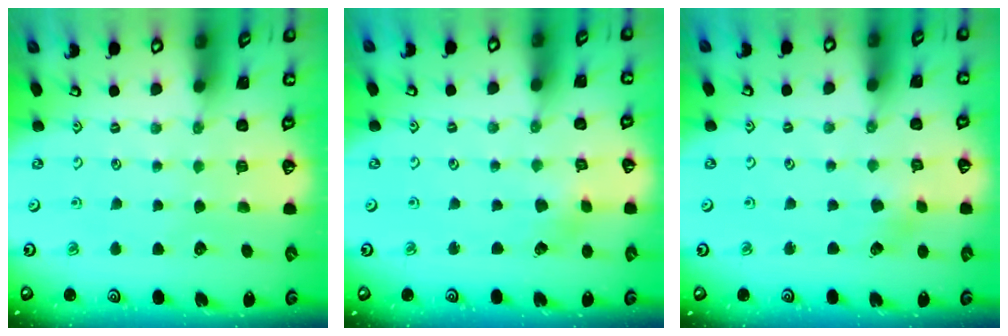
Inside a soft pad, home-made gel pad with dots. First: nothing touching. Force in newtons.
{"total": 2.0, "press": 2.0, "slide": 0.1}
{"total": 2.6, "press": 2.6, "slide": 0.4}